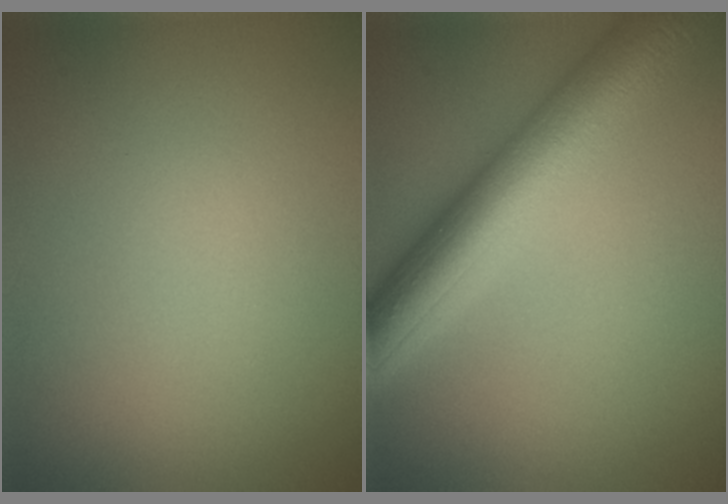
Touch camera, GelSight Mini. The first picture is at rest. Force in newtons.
{"total": 9.2, "press": 9.1, "slide": 0.3}